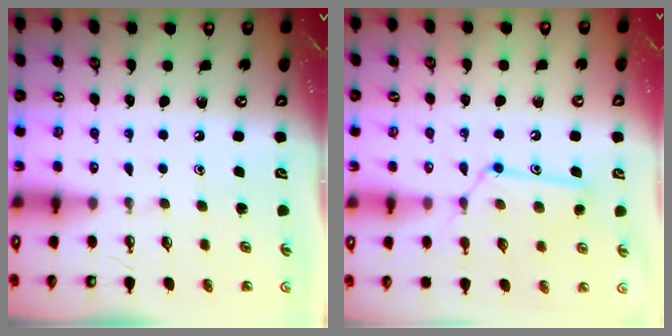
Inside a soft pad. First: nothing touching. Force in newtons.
{"total": 13.3, "press": 13.3, "slide": 1.0}